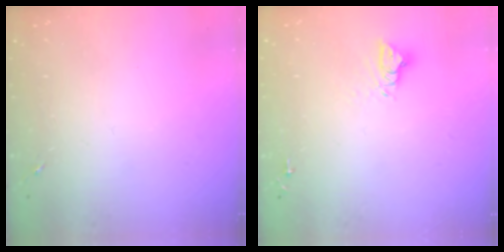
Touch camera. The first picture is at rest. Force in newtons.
{"total": 6.2, "press": 6.2, "slide": 0.3}